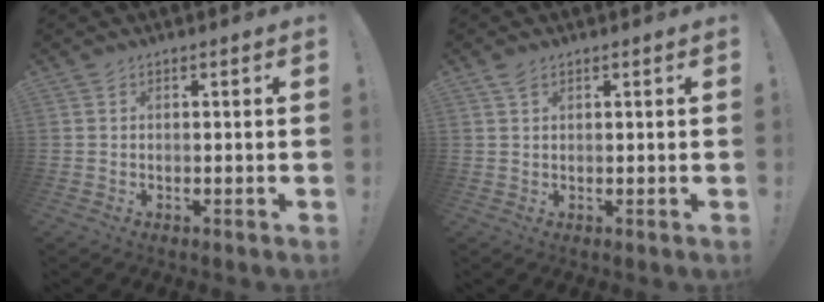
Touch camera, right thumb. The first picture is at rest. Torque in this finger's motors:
{"motor_torque": [-0.05, 0.04, -0.23, 0.35, -0.02]}